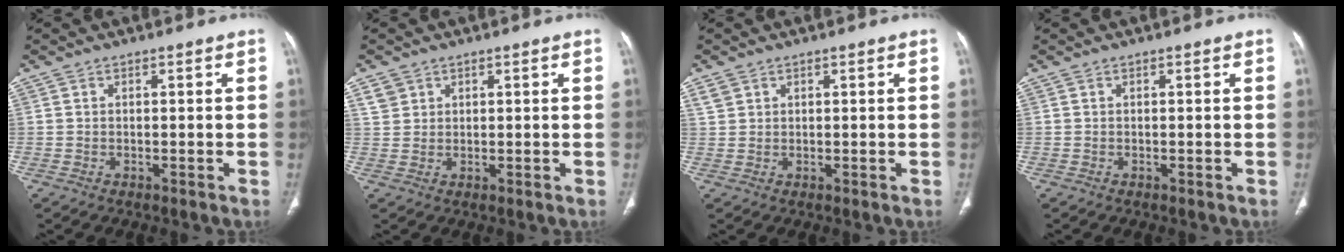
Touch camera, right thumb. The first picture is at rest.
{"total": 2.9, "force": [1.6, 2.3, 0.6], "torque": [0.001, -0.005, 0.031]}
{"total": 2.1, "force": [1.2, 1.6, 0.6], "torque": [-0.006, 0.000, 0.026]}
{"total": 0.0}